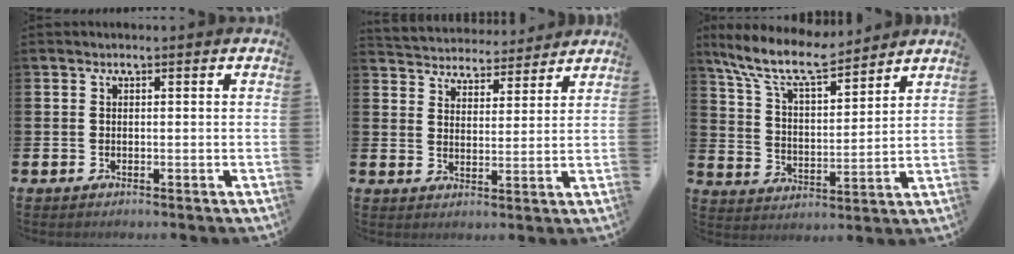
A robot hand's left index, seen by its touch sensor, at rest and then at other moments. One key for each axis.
{"total": 4.4, "fx": 4.2, "fy": 1.0, "fz": -0.5, "tx": -0.009, "ty": -0.035, "tz": 0.073}
{"total": 9.9, "fx": 8.7, "fy": 2.2, "fz": 4.3, "tx": -0.121, "ty": -0.042, "tz": 0.155}